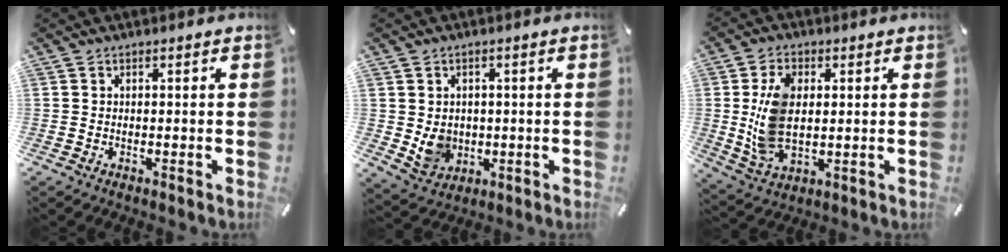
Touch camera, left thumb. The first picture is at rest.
{"total": 5.9, "force": [0.3, 5.6, 1.9], "torque": [-0.026, -0.004, 0.004]}
{"total": 10.8, "force": [1.3, 7.1, 8.1], "torque": [-0.185, -0.001, 0.022]}